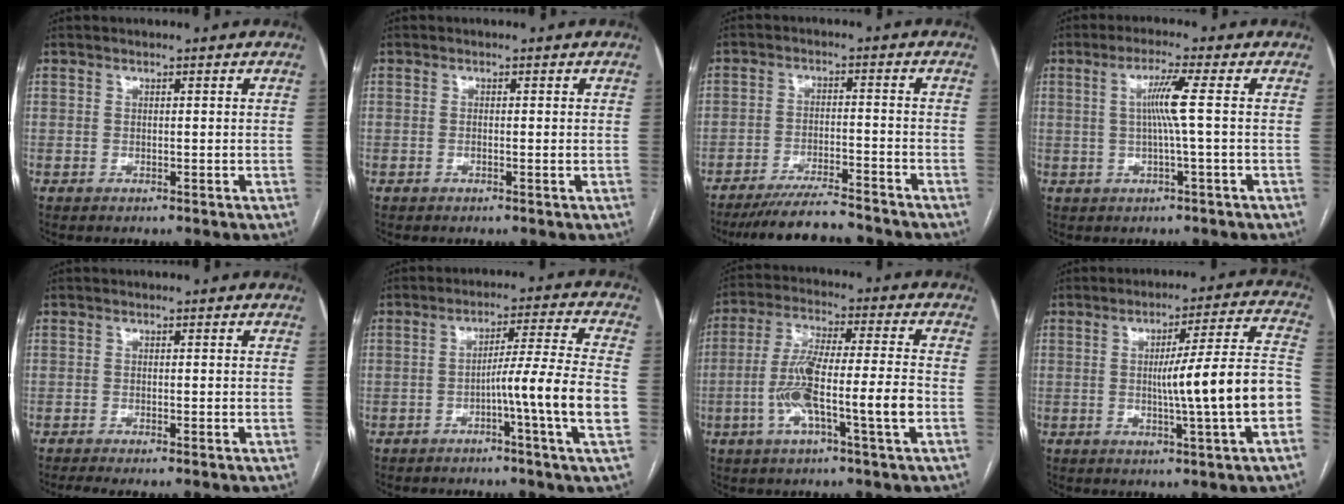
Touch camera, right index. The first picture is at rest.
{"total": 0.5, "force": [-0.1, 0.0, 0.5], "torque": [-0.010, 0.000, -0.001]}
{"total": 10.4, "force": [-9.7, 0.7, 3.6], "torque": [-0.052, -0.005, -0.157]}
{"total": 5.0, "force": [0.4, -1.2, 4.8], "torque": [-0.094, 0.004, 0.010]}
{"total": 2.0, "force": [-1.5, 0.0, 1.4], "torque": [-0.026, -0.004, -0.029]}
{"total": 10.4, "force": [-2.9, -1.9, 9.8], "torque": [-0.154, 0.001, -0.050]}
{"total": 12.0, "force": [-3.3, 0.5, 11.5], "torque": [-0.220, 0.007, -0.064]}
{"total": 13.9, "force": [-2.4, -0.7, 13.7], "torque": [-0.193, 0.014, -0.038]}